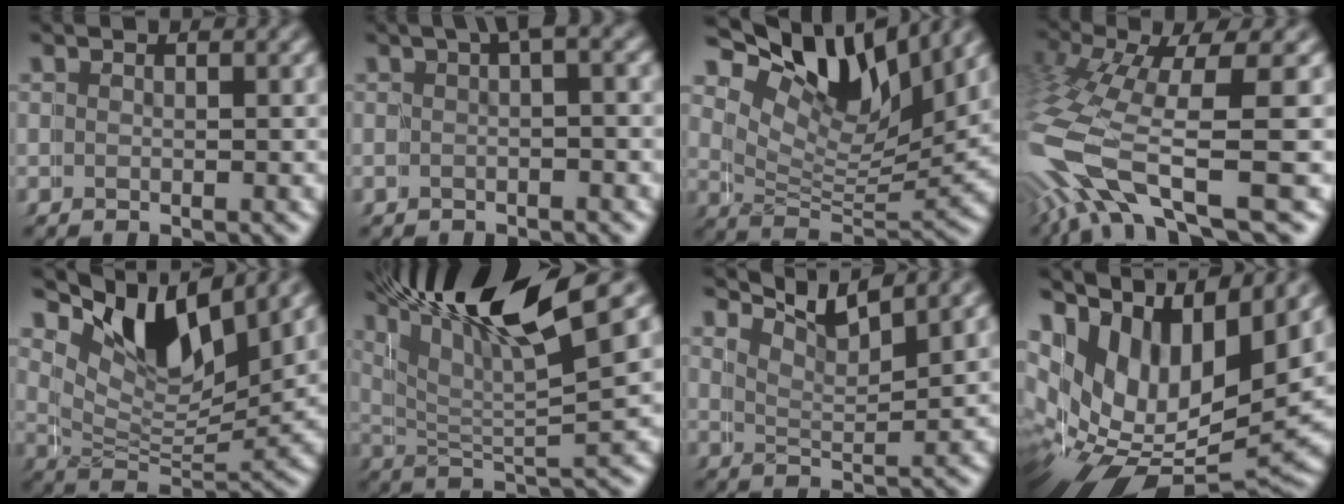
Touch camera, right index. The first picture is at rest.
{"total": 1.5, "force": [0.0, -0.1, 1.5], "torque": [-0.017, 0.006, 0.001]}
{"total": 8.9, "force": [5.8, 3.8, 5.5], "torque": [-0.109, 0.002, 0.093]}
{"total": 6.6, "force": [-1.4, 3.5, 5.4], "torque": [-0.156, -0.036, -0.004]}
{"total": 8.0, "force": [5.2, 3.6, 4.9], "torque": [-0.103, 0.001, 0.087]}
{"total": 12.2, "force": [7.7, 4.6, 8.3], "torque": [-0.146, 0.026, 0.114]}
{"total": 5.7, "force": [5.6, -0.5, 1.0], "torque": [-0.018, 0.007, 0.088]}
{"total": 13.3, "force": [0.8, 9.0, 9.8], "torque": [-0.212, -0.053, 0.039]}